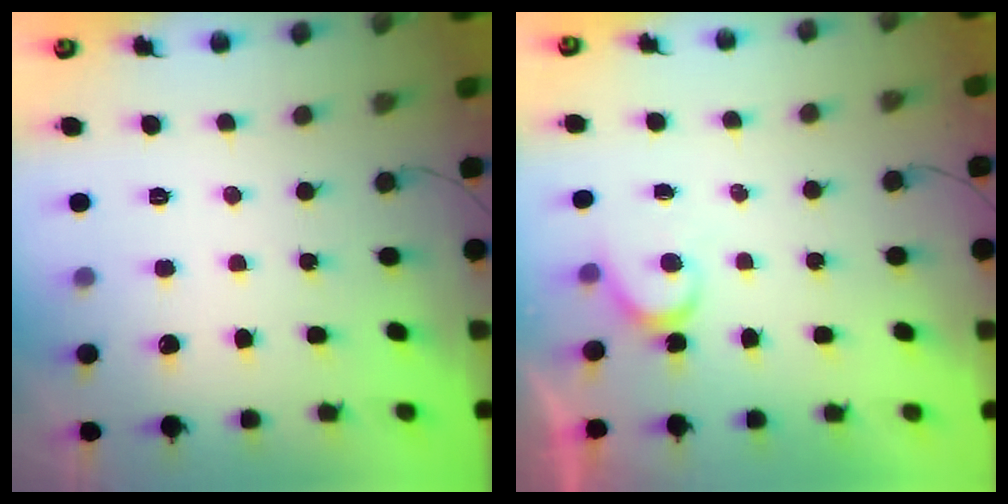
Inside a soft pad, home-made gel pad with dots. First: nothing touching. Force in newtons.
{"total": 3.6, "press": 3.6, "slide": 0.4}